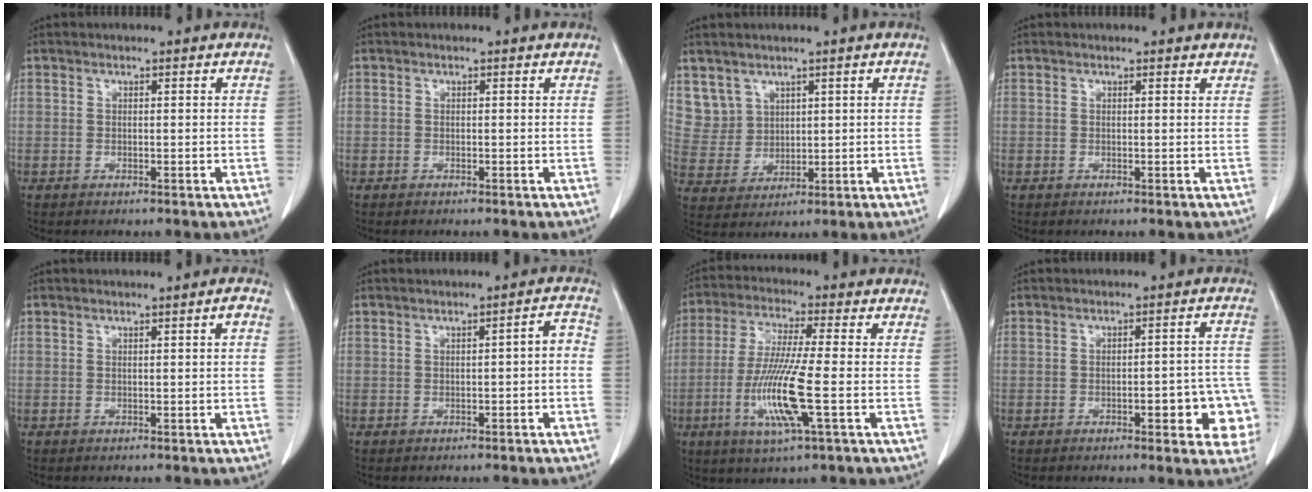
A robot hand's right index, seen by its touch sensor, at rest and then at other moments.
{"total": 0.0}
{"total": 5.8, "force": [3.6, 4.6, -0.1], "torque": [0.001, 0.004, 0.087]}
{"total": 1.1, "force": [1.0, 0.3, 0.2], "torque": [-0.009, -0.003, 0.004]}
{"total": 1.0, "force": [0.2, -0.1, 1.0], "torque": [-0.015, 0.002, 0.004]}
{"total": 2.5, "force": [-0.6, 0.6, 2.4], "torque": [-0.028, 0.012, -0.009]}
{"total": 11.6, "force": [-3.1, 0.1, 11.2], "torque": [-0.232, -0.018, -0.065]}
{"total": 9.0, "force": [-3.2, 2.5, 8.1], "torque": [-0.077, 0.019, -0.037]}